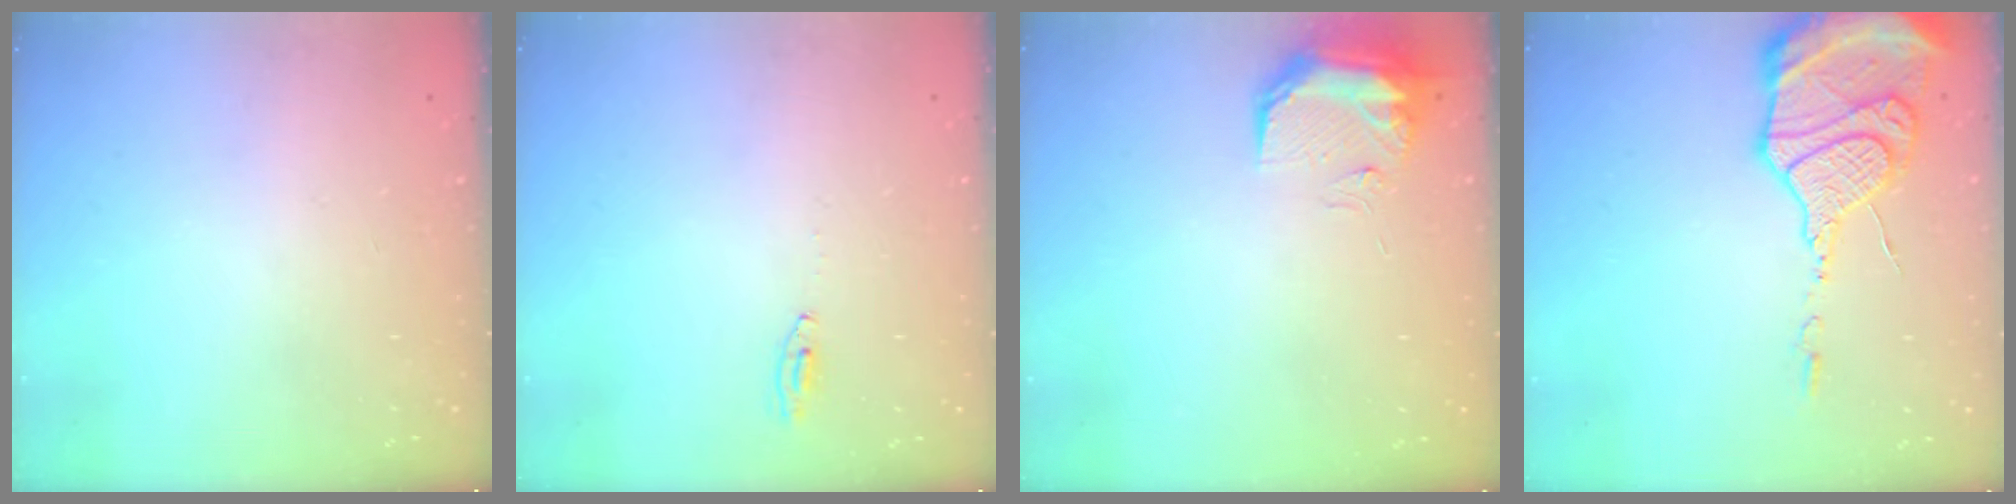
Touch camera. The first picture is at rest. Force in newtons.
{"total": 2.2, "press": 2.2, "slide": 0.2}
{"total": 9.0, "press": 9.0, "slide": 0.9}
{"total": 19.7, "press": 18.9, "slide": 5.7}